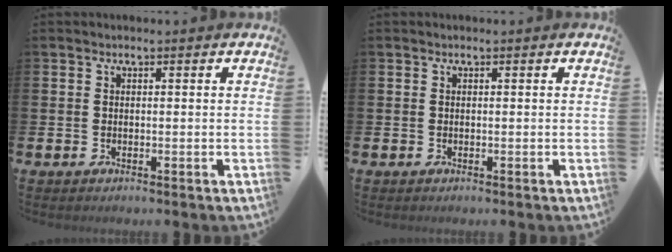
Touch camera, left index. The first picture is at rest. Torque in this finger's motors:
{"motor_torque": [0.00, 0.00, 0.00, 0.01]}